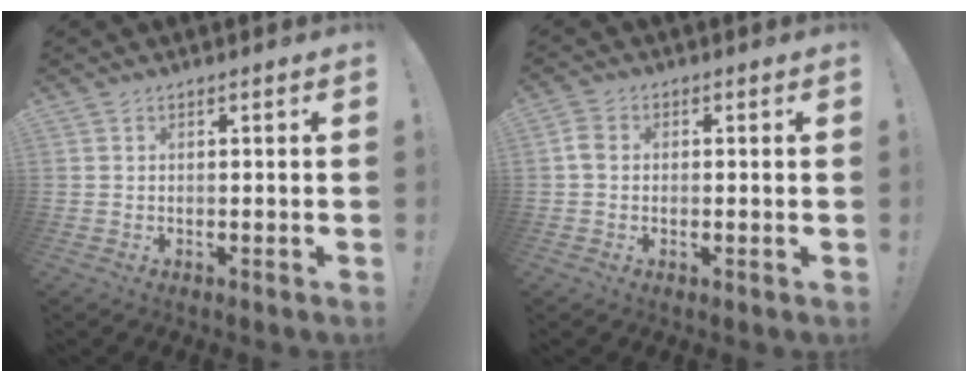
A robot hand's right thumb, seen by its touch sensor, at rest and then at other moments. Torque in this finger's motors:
{"motor_torque": [0.32, 0.61, -0.08, 0.07, 0.02]}